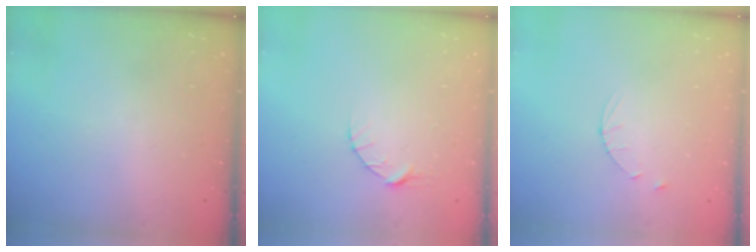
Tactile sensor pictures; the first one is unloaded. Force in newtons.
{"total": 5.0, "press": 4.9, "slide": 0.7}
{"total": 3.0, "press": 2.9, "slide": 0.4}